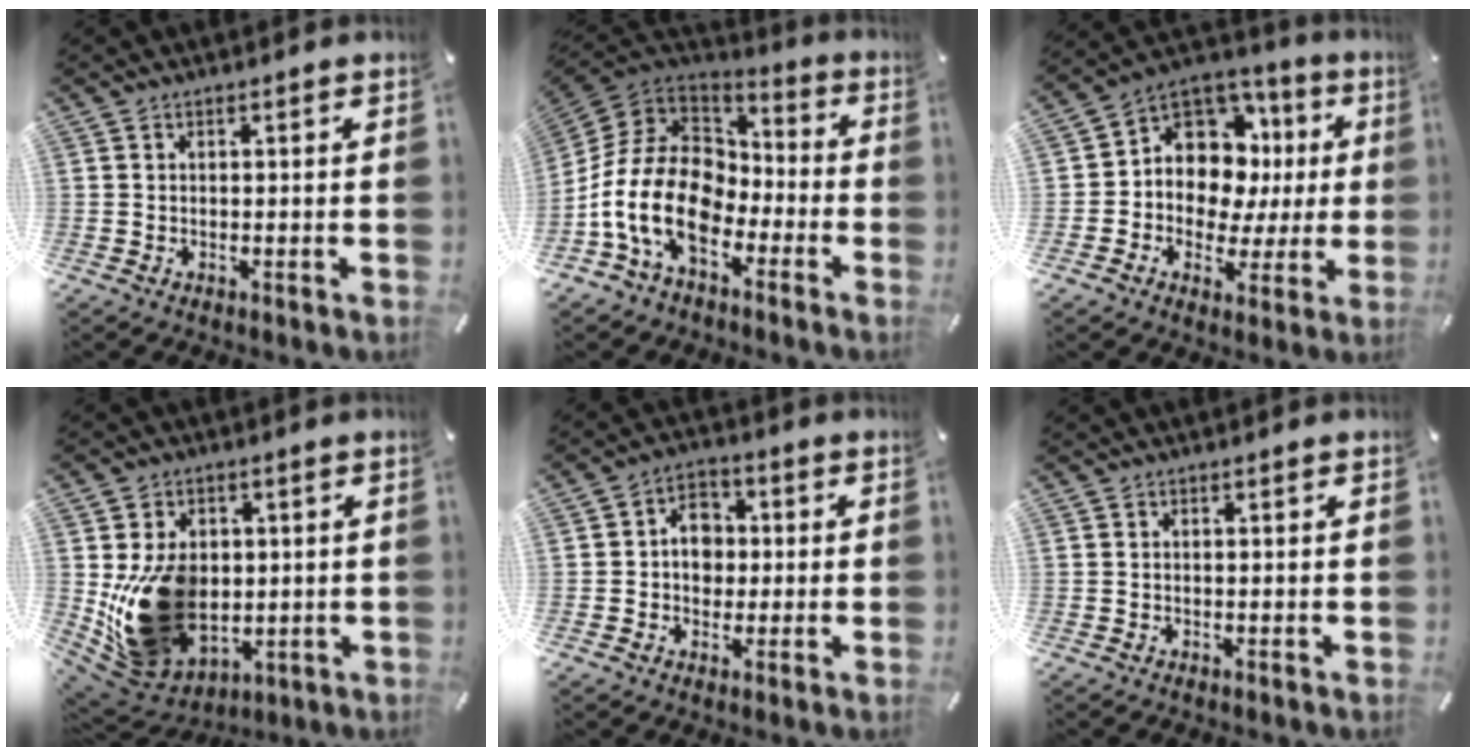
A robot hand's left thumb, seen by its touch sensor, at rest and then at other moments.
{"total": 18.8, "force": [-7.3, 12.6, 11.9], "torque": [-0.269, 0.025, -0.127]}
{"total": 10.9, "force": [2.2, 9.8, 4.2], "torque": [-0.068, -0.032, 0.049]}
{"total": 17.2, "force": [0.1, 13.8, 10.2], "torque": [-0.183, -0.022, 0.015]}
{"total": 7.1, "force": [-0.1, 6.0, 3.8], "torque": [-0.056, 0.010, -0.004]}
{"total": 0.0}